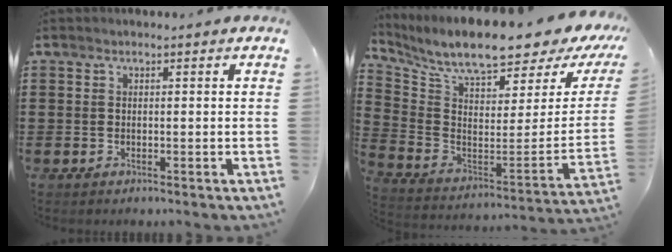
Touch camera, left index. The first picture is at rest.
{"total": 8.9, "force": [7.2, 1.2, 5.1], "torque": [-0.121, -0.059, 0.123]}